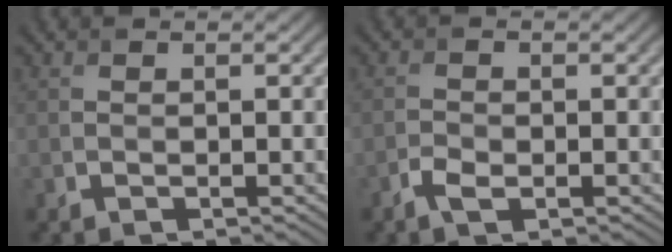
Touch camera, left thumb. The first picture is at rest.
{"total": 2.0, "force": [-1.1, 1.0, 1.4], "torque": [-0.030, -0.002, -0.024]}